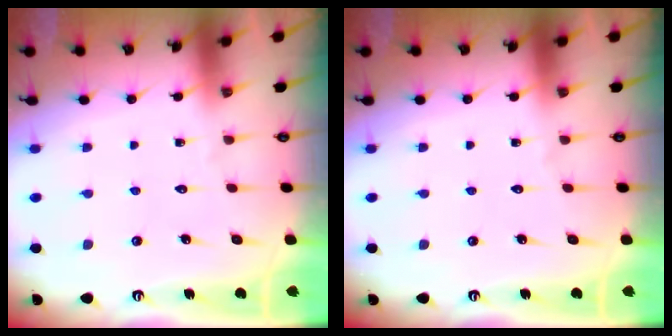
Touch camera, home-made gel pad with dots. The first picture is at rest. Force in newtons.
{"total": 0.0}